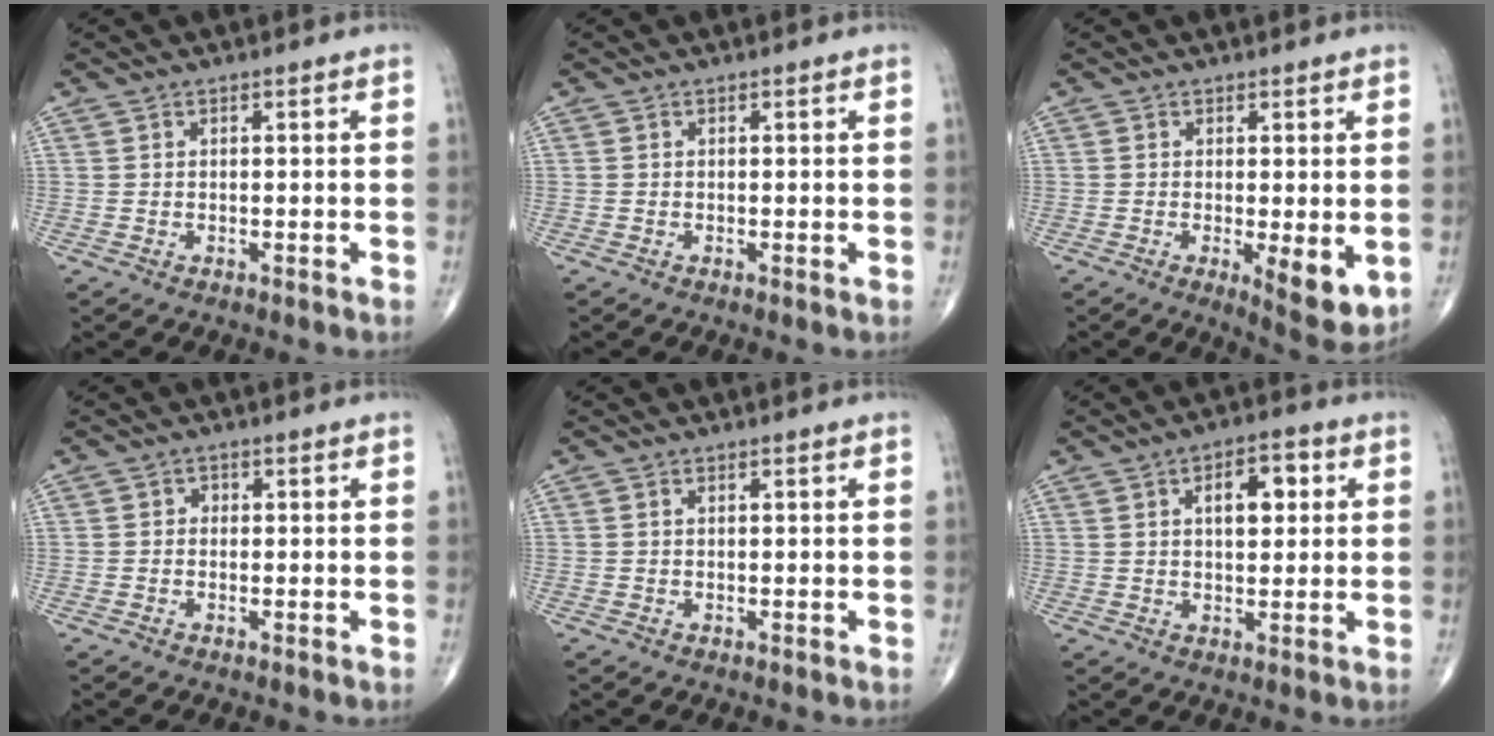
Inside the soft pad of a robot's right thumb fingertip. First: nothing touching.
{"total": 0.0}
{"total": 7.1, "force": [-1.2, 2.2, 6.6], "torque": [-0.090, -0.021, -0.015]}
{"total": 1.1, "force": [-0.1, 1.0, 0.5], "torque": [0.002, 0.004, -0.008]}
{"total": 0.0}
{"total": 7.5, "force": [2.1, 3.9, 6.1], "torque": [-0.068, 0.005, 0.030]}